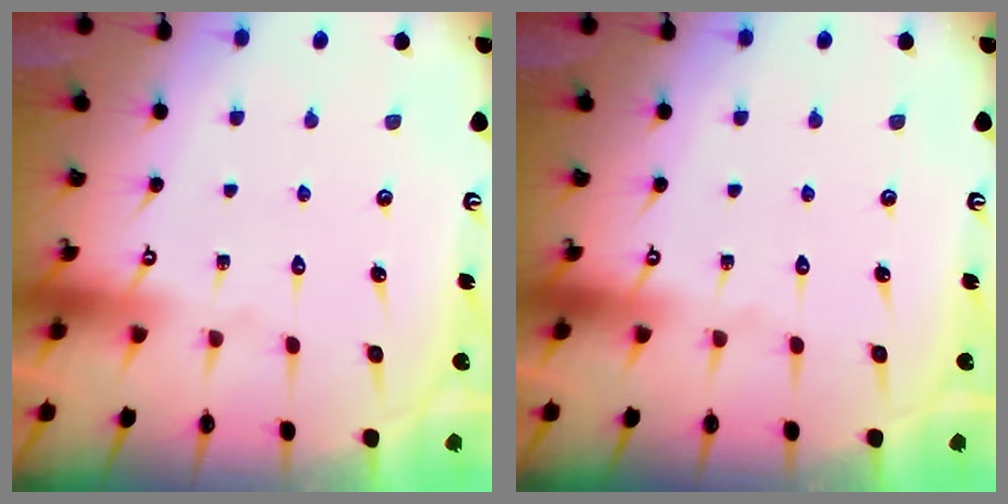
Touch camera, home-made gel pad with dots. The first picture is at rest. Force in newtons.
{"total": 0.0}